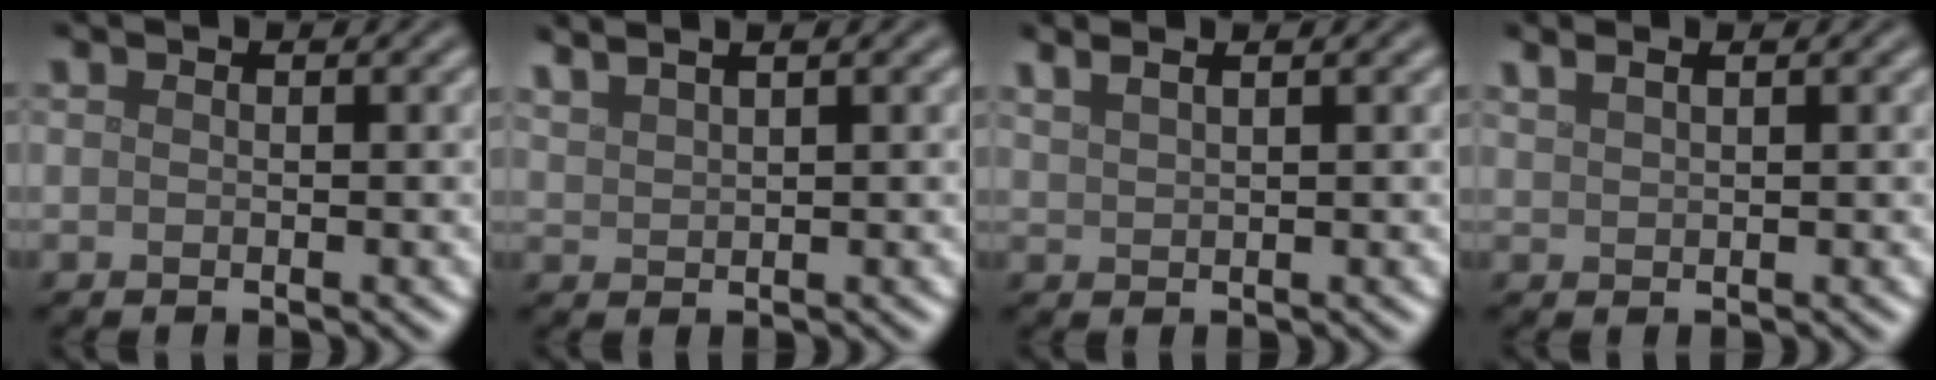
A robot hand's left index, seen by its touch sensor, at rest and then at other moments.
{"total": 4.3, "force": [3.2, 1.4, 2.5], "torque": [-0.018, 0.027, 0.025]}
{"total": 3.0, "force": [2.1, 1.1, 1.8], "torque": [-0.011, 0.013, 0.012]}
{"total": 1.8, "force": [1.4, 0.6, 1.0], "torque": [-0.011, 0.002, 0.017]}